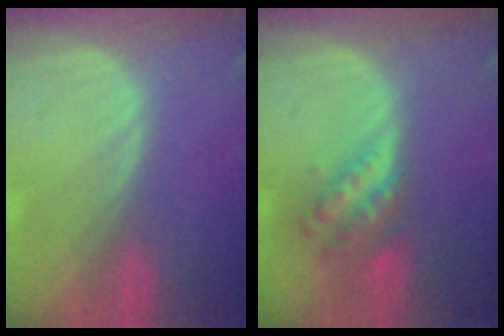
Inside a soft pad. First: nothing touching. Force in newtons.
{"total": 6.1, "press": 5.3, "slide": 2.9}